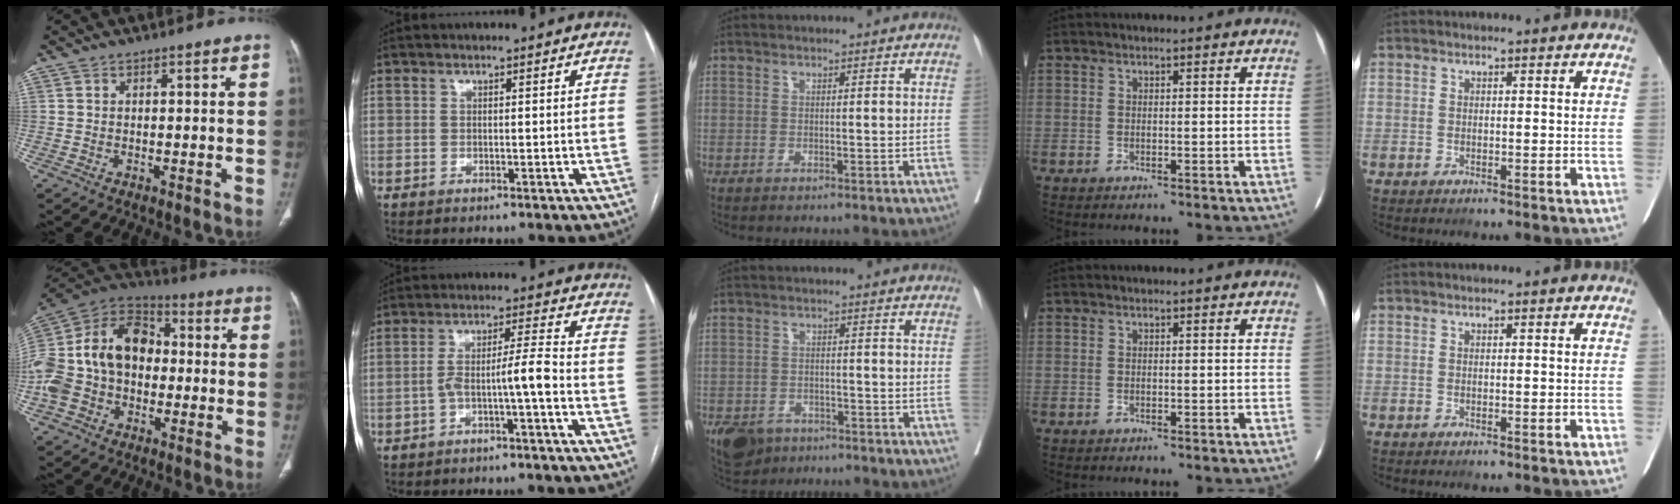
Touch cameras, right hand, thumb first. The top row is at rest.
{"thumb": {"total": 21.7, "force": [-0.9, 15.7, 15.0], "torque": [-0.301, 0.047, -0.020]}, "index": {"total": 5.4, "force": [-2.3, -0.5, 4.8], "torque": [-0.089, 0.022, -0.036]}, "middle": {"total": 7.2, "force": [-5.0, 4.5, 2.5], "torque": [-0.044, -0.001, -0.080]}}